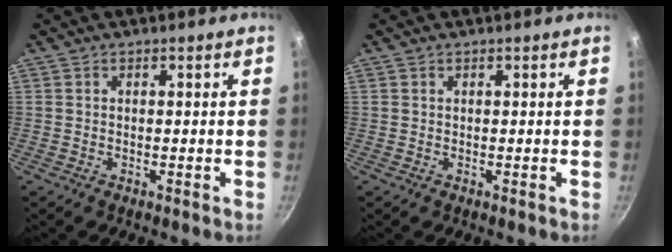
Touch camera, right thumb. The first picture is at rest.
{"total": 0.0}